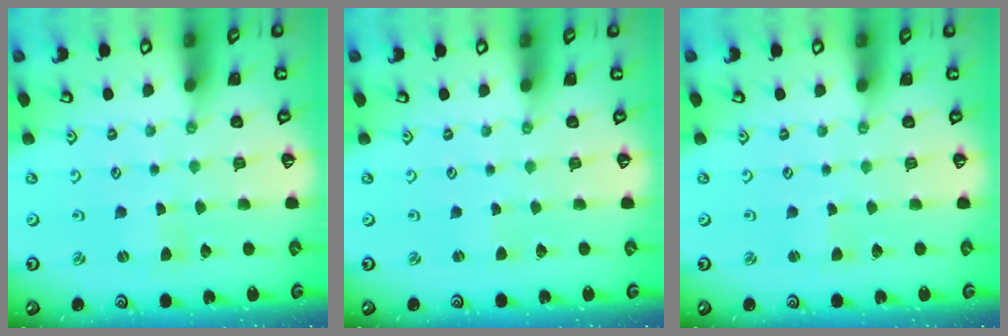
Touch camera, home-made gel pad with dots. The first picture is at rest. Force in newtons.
{"total": 0.6, "press": 0.6, "slide": 0.1}
{"total": 1.4, "press": 1.4, "slide": 0.3}